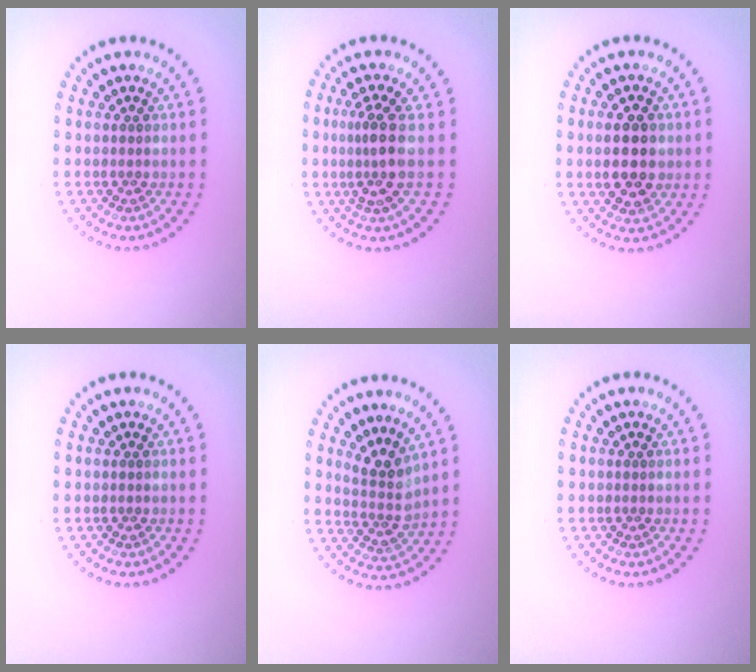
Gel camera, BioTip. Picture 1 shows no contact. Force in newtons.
{"total": 3.0, "press": 2.3, "slide": 1.9}
{"total": 4.8, "press": 4.8, "slide": 0.4}
{"total": 0.0}
{"total": 2.9, "press": 2.1, "slide": 2.0}
{"total": 0.0}